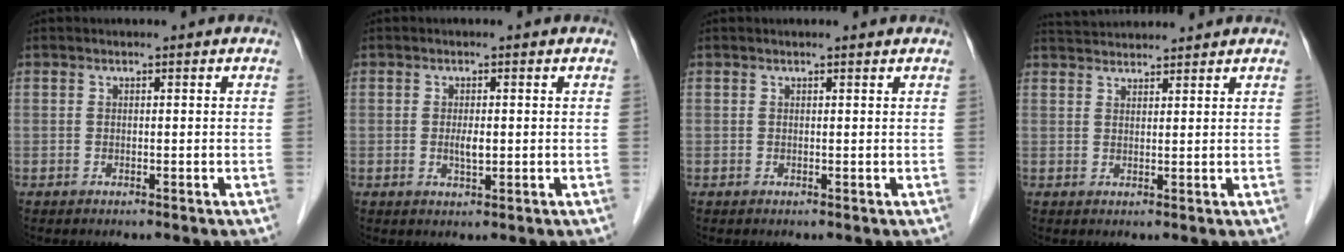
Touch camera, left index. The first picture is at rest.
{"total": 2.0, "force": [0.0, 0.6, 1.9], "torque": [-0.038, -0.001, 0.001]}
{"total": 0.9, "force": [0.8, -0.1, 0.2], "torque": [-0.012, 0.002, 0.011]}
{"total": 6.3, "force": [6.2, 0.3, 1.3], "torque": [-0.028, 0.040, 0.098]}